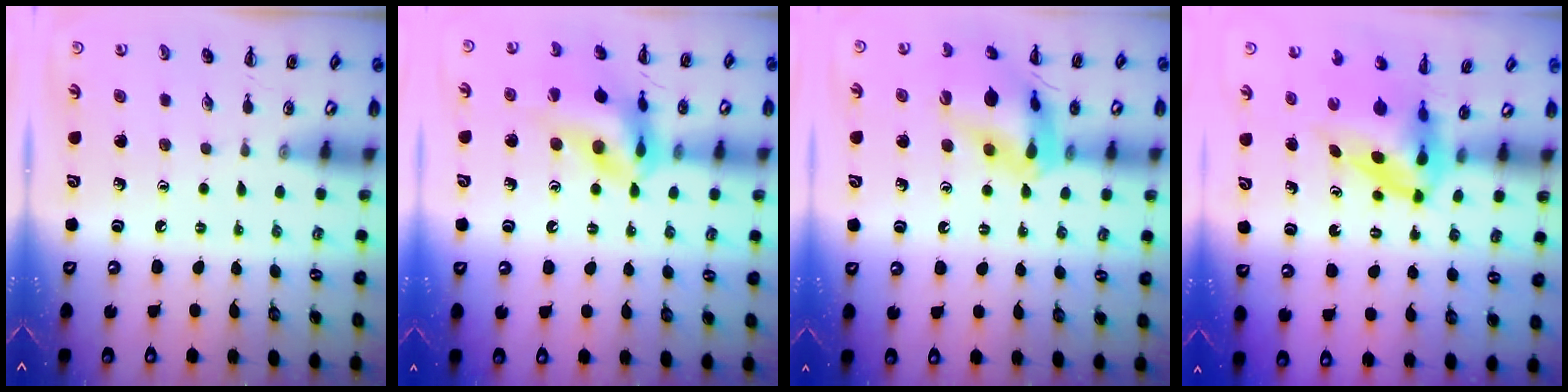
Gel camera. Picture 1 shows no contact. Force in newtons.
{"total": 15.0, "press": 14.8, "slide": 2.8}
{"total": 15.7, "press": 15.6, "slide": 1.9}
{"total": 4.6, "press": 4.5, "slide": 1.1}